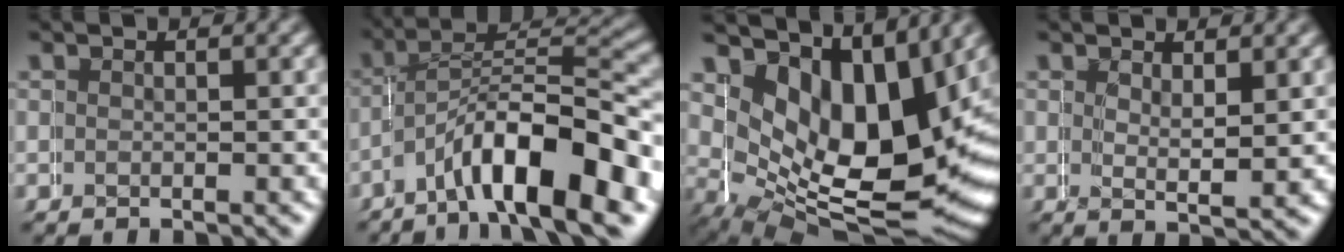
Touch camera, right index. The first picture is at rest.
{"total": 9.3, "force": [-3.5, 4.7, 7.3], "torque": [-0.126, -0.018, -0.047]}
{"total": 13.8, "force": [1.0, 8.1, 11.2], "torque": [-0.212, -0.064, 0.051]}
{"total": 1.5, "force": [1.3, -0.1, 0.8], "torque": [-0.023, -0.014, 0.031]}